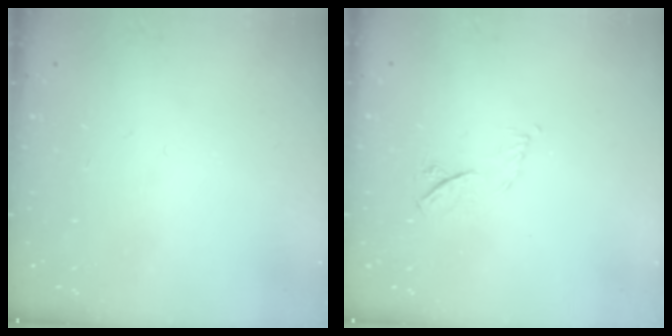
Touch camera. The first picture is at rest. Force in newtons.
{"total": 5.2, "press": 5.1, "slide": 0.8}